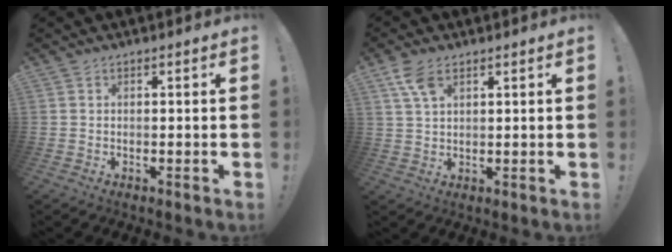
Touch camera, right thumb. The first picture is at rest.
{"total": 6.3, "force": [3.6, 3.1, 4.1], "torque": [-0.069, -0.015, 0.068]}